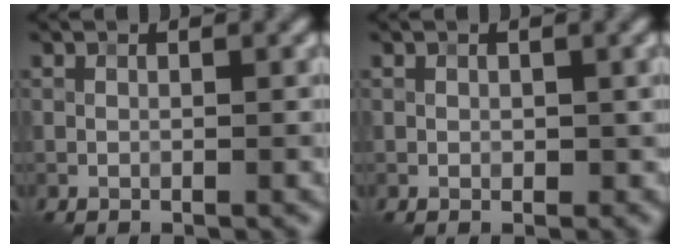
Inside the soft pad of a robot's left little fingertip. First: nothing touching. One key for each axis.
{"total": 0.8, "fx": 0.1, "fy": 0.7, "fz": 0.4, "tx": -0.005, "ty": -0.005, "tz": 0.002}